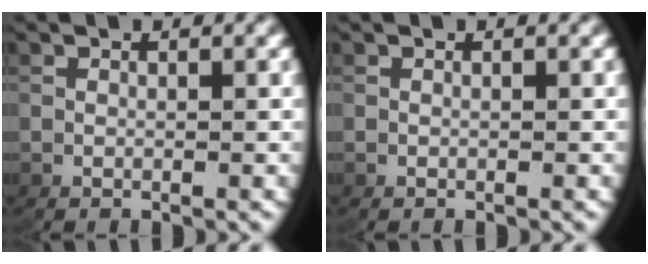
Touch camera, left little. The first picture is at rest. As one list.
[{"total": 0.0}]